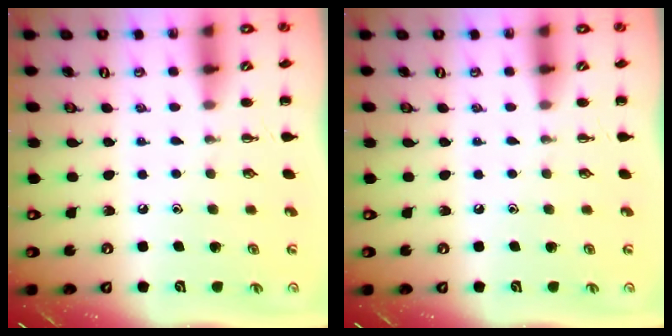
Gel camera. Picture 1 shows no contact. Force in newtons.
{"total": 0.0}